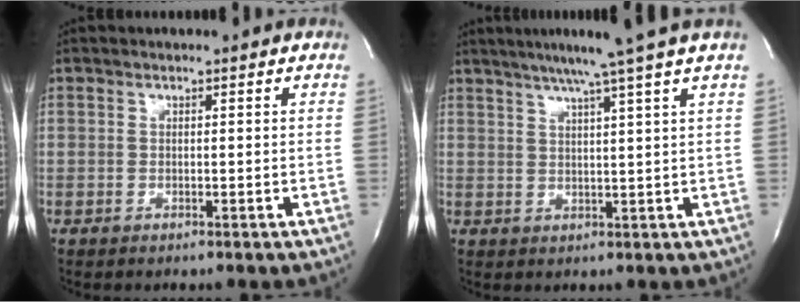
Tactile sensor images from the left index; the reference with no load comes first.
{"total": 8.5, "force": [6.5, -2.6, 4.8], "torque": [-0.070, -0.002, 0.088]}